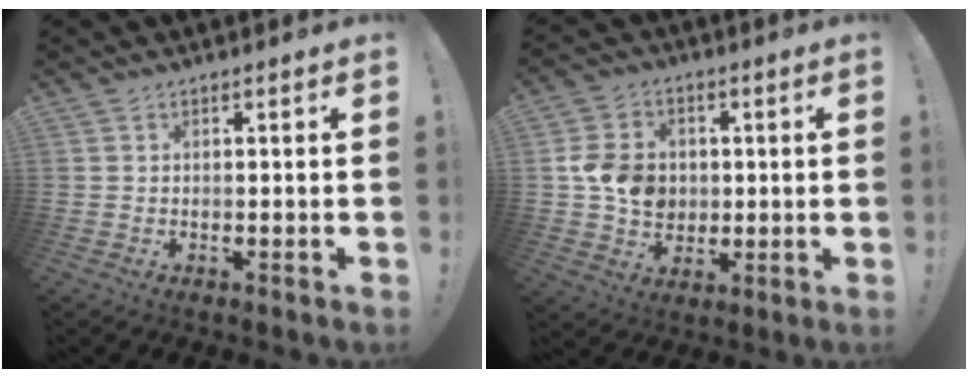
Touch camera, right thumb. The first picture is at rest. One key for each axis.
{"total": 11.7, "fx": 0.3, "fy": 9.9, "fz": 6.2, "tx": -0.117, "ty": -0.001, "tz": 0.011}